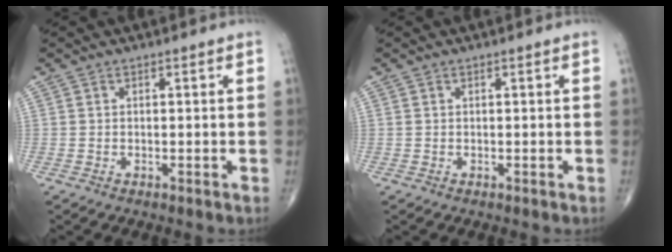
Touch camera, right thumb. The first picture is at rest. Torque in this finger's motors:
{"motor_torque": [0.40, 0.27, 0.17, 0.30, 0.02]}